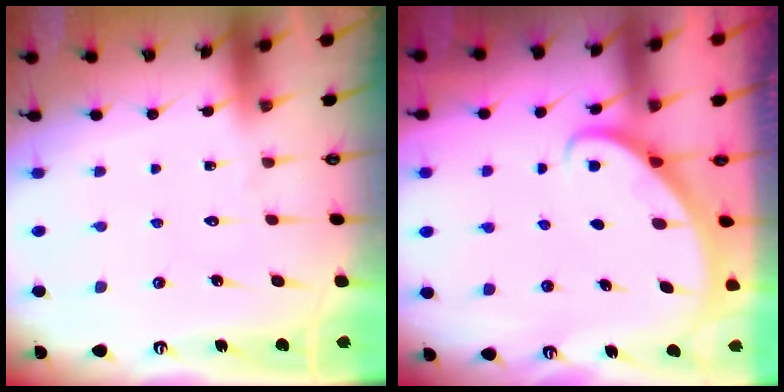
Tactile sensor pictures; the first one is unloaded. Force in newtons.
{"total": 2.8, "press": 2.8, "slide": 0.2}